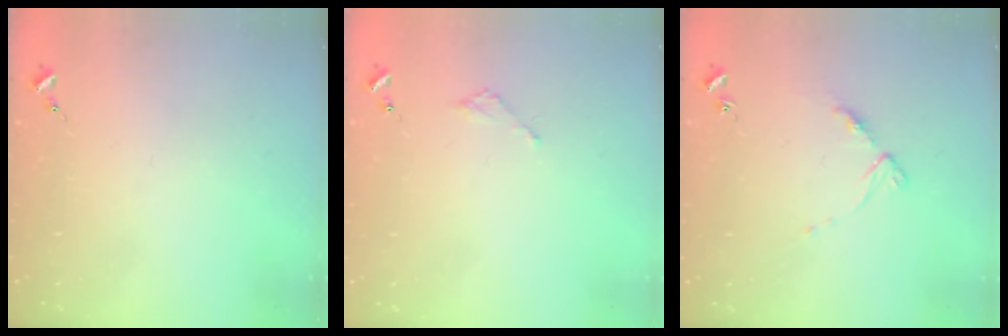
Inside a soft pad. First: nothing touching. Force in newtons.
{"total": 1.8, "press": 1.8, "slide": 0.2}
{"total": 5.2, "press": 5.1, "slide": 0.7}